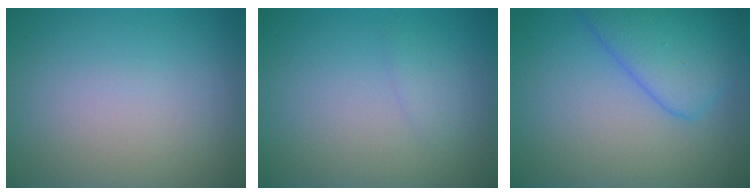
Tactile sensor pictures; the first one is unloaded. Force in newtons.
{"total": 0.9, "press": 0.9, "slide": 0.1}
{"total": 4.9, "press": 4.9, "slide": 0.4}